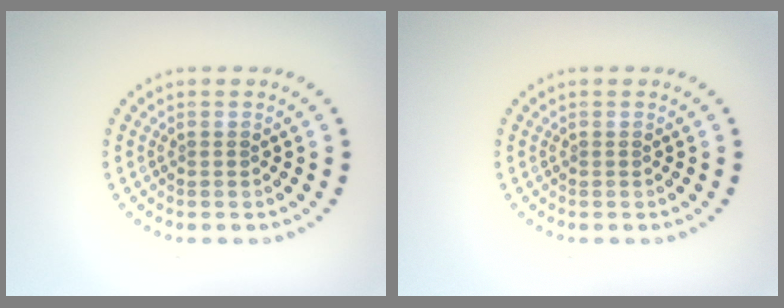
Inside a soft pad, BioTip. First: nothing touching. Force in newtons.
{"total": 0.0}